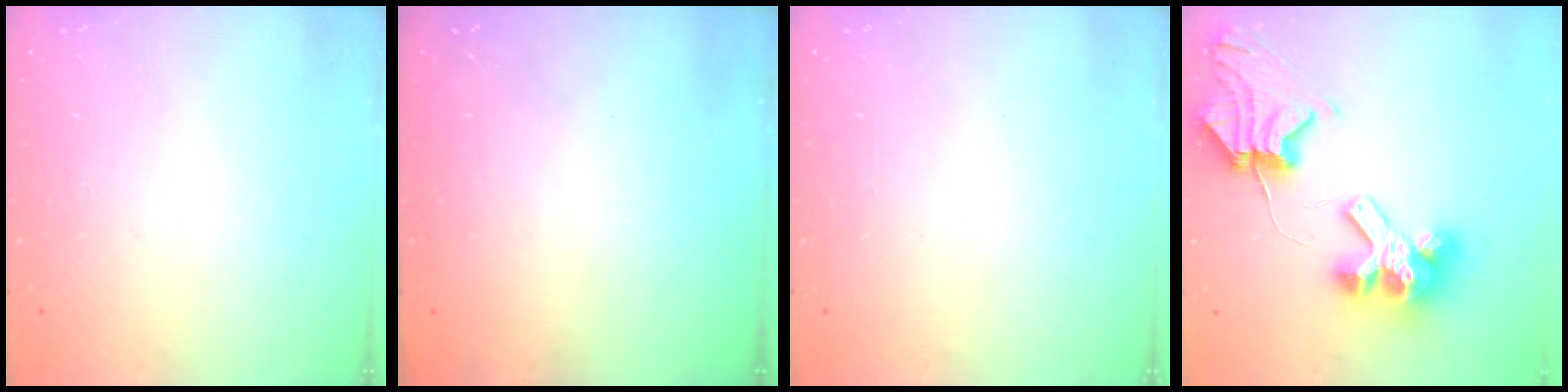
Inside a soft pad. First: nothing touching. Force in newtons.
{"total": 0.0}
{"total": 0.0}
{"total": 11.3, "press": 11.2, "slide": 1.5}